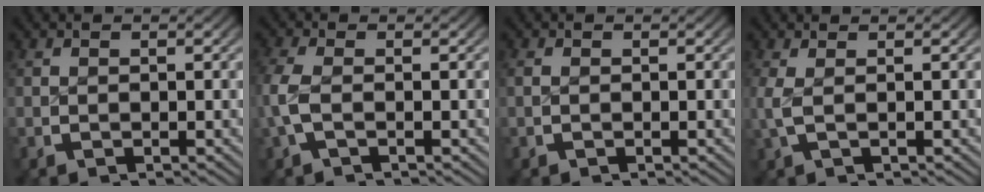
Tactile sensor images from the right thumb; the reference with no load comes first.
{"total": 3.5, "force": [-0.3, 1.9, 2.8], "torque": [-0.090, -0.009, -0.001]}
{"total": 0.5, "force": [-0.2, 0.1, 0.5], "torque": [-0.013, -0.001, -0.003]}
{"total": 2.5, "force": [0.4, 0.9, 2.3], "torque": [-0.067, -0.006, 0.010]}